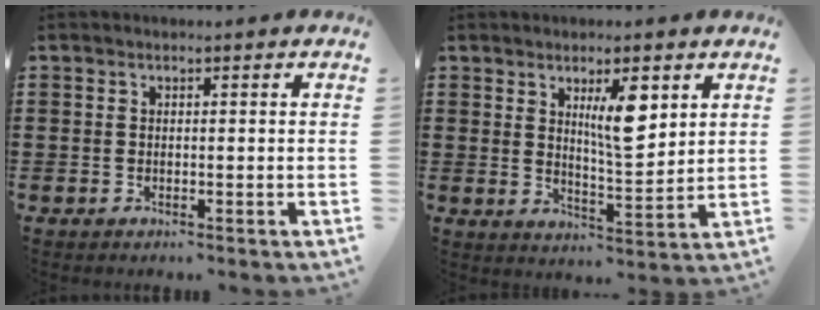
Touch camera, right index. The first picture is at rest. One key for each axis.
{"total": 7.3, "fx": 3.2, "fy": 2.3, "fz": 6.1, "tx": -0.096, "ty": -0.007, "tz": 0.048}